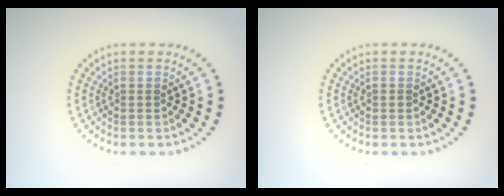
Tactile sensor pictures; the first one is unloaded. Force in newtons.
{"total": 0.5, "press": 0.5, "slide": 0.2}